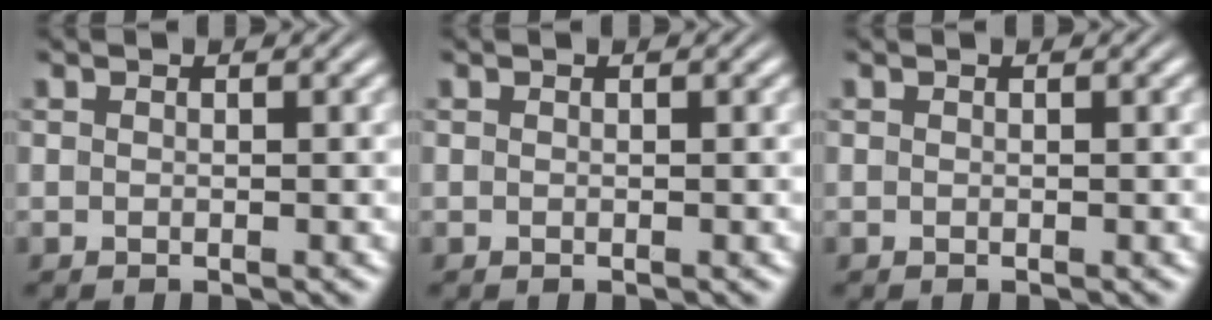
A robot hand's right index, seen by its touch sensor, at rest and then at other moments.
{"total": 0.0}
{"total": 0.0}